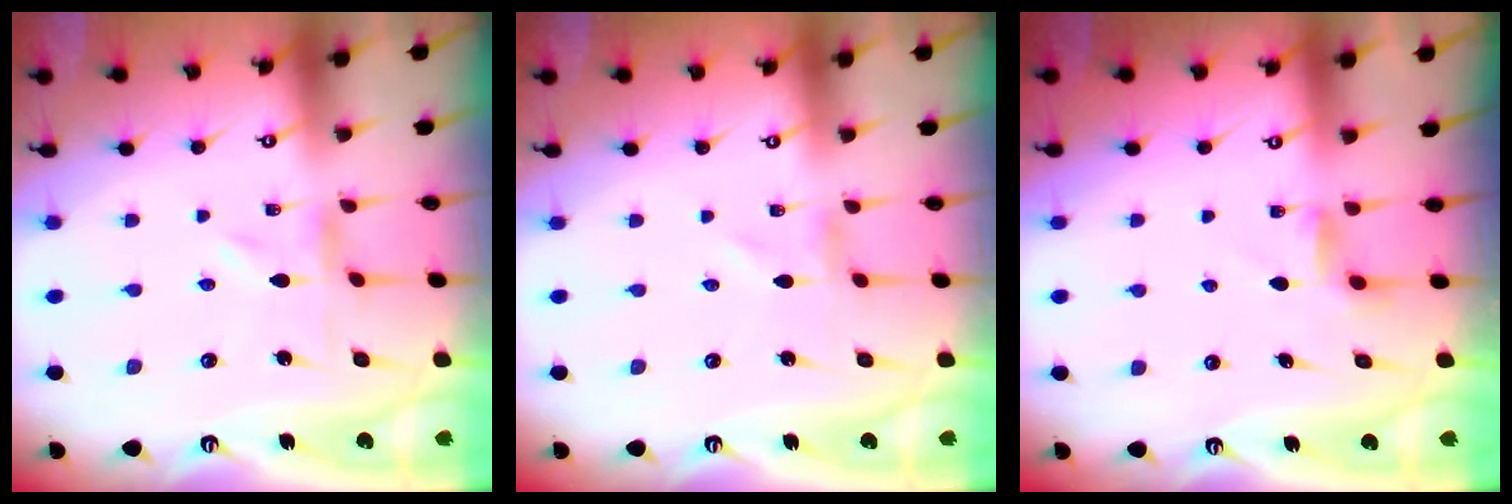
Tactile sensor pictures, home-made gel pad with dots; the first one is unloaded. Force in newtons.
{"total": 0.8, "press": 0.8, "slide": 0.1}
{"total": 3.1, "press": 3.1, "slide": 0.4}